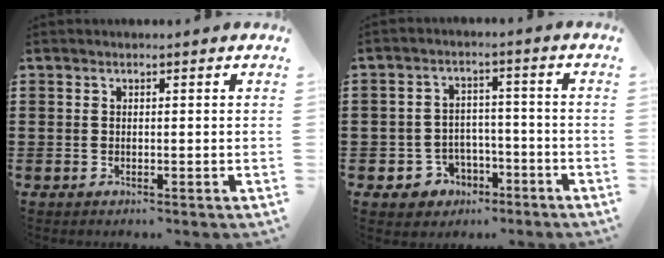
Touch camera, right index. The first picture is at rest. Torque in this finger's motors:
{"motor_torque": [0.08, -0.31, 0.26, 0.05]}